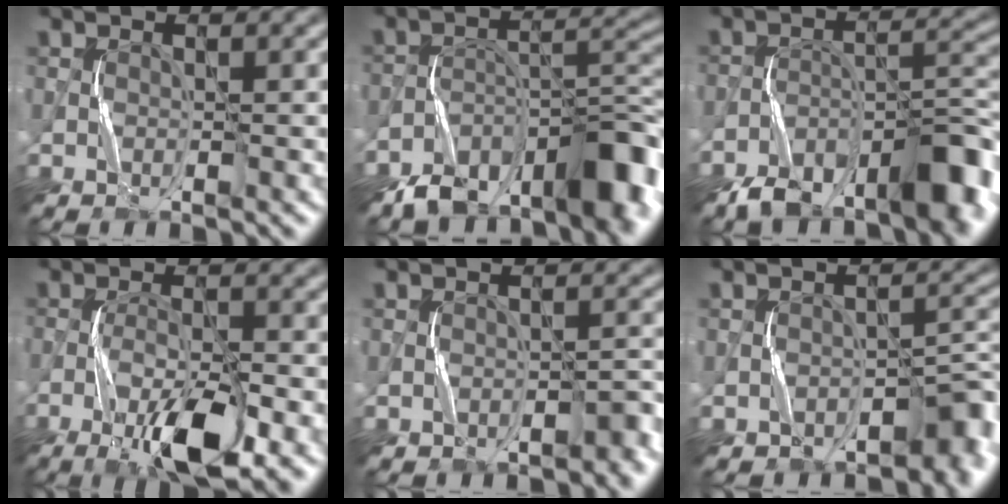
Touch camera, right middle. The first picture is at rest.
{"total": 10.7, "force": [-7.8, 4.7, 5.6], "torque": [-0.062, 0.004, -0.135]}
{"total": 9.6, "force": [-6.9, 3.8, 5.5], "torque": [-0.070, 0.008, -0.123]}
{"total": 7.6, "force": [-4.1, 1.9, 6.1], "torque": [-0.112, -0.004, -0.070]}
{"total": 2.2, "force": [-1.5, 1.1, 1.1], "torque": [-0.010, 0.004, -0.023]}
{"total": 5.5, "force": [-3.7, 2.8, 3.1], "torque": [-0.011, 0.005, -0.059]}